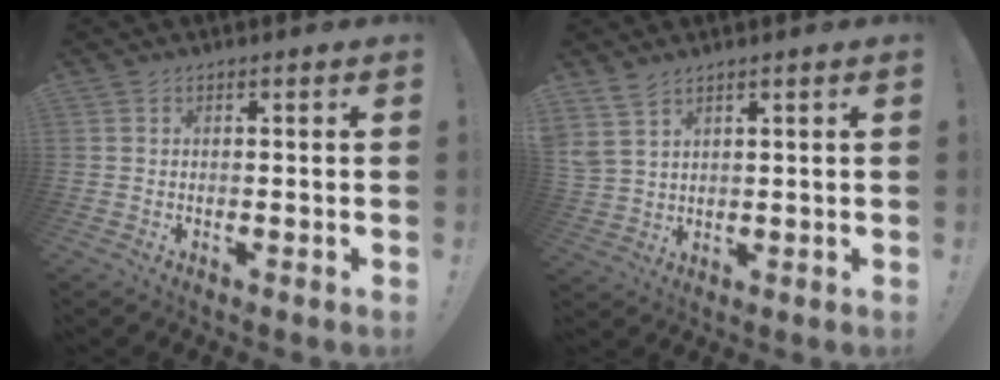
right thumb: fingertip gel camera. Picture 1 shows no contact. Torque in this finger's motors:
{"motor_torque": [0.11, 0.14, 0.67, 0.18, 0.08]}